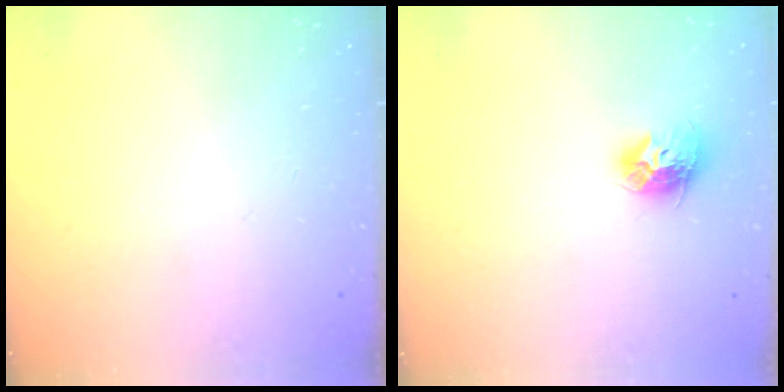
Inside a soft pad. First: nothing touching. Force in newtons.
{"total": 9.9, "press": 9.8, "slide": 0.5}